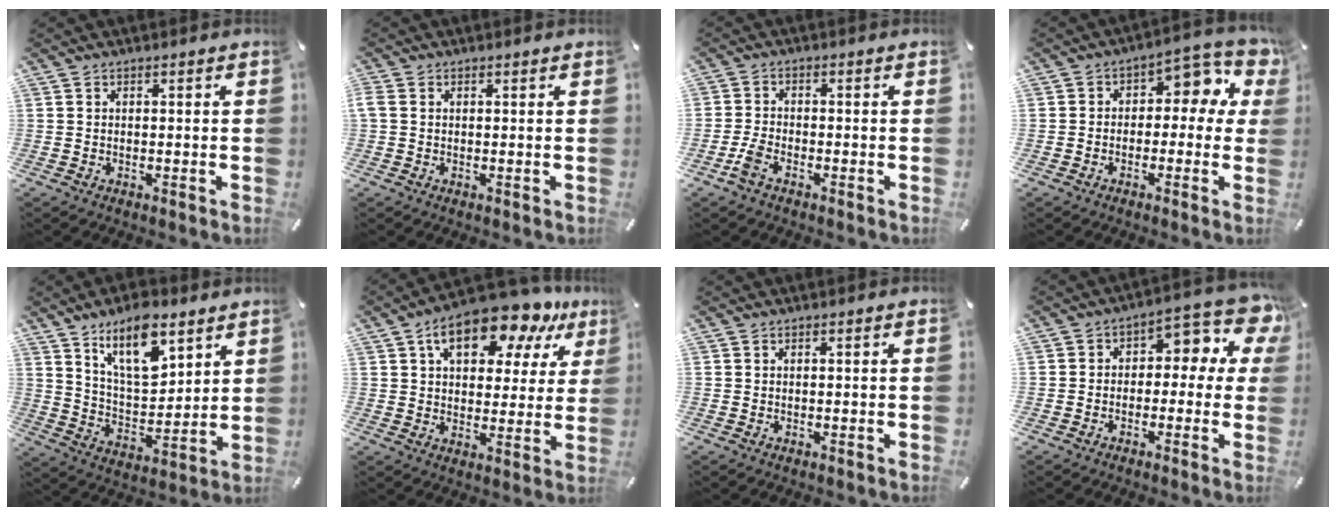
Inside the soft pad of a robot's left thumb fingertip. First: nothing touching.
{"total": 1.1, "force": [0.0, 0.7, 0.8], "torque": [-0.024, 0.003, -0.005]}
{"total": 3.7, "force": [-2.2, 2.2, 1.9], "torque": [-0.043, 0.009, -0.042]}
{"total": 8.9, "force": [2.8, 5.6, 6.3], "torque": [-0.075, -0.020, 0.046]}
{"total": 14.9, "force": [9.4, 7.0, 9.1], "torque": [-0.151, -0.040, 0.164]}
{"total": 15.7, "force": [9.9, 7.9, 9.2], "torque": [-0.141, -0.047, 0.169]}
{"total": 0.0}
{"total": 9.6, "force": [2.4, 5.9, 7.2], "torque": [-0.085, -0.015, 0.038]}